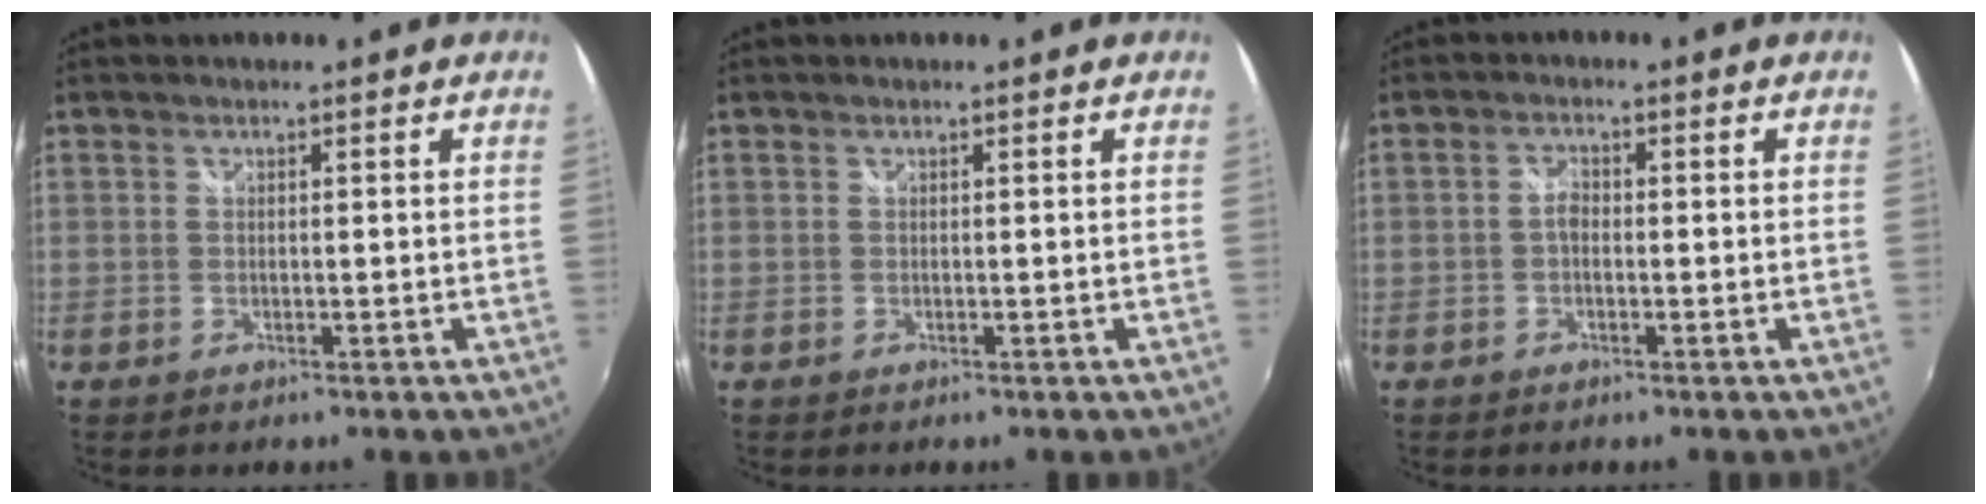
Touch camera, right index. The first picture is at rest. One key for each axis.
{"total": 0.0}
{"total": 1.8, "fx": -0.6, "fy": 1.2, "fz": 1.3, "tx": -0.026, "ty": 0.005, "tz": -0.014}